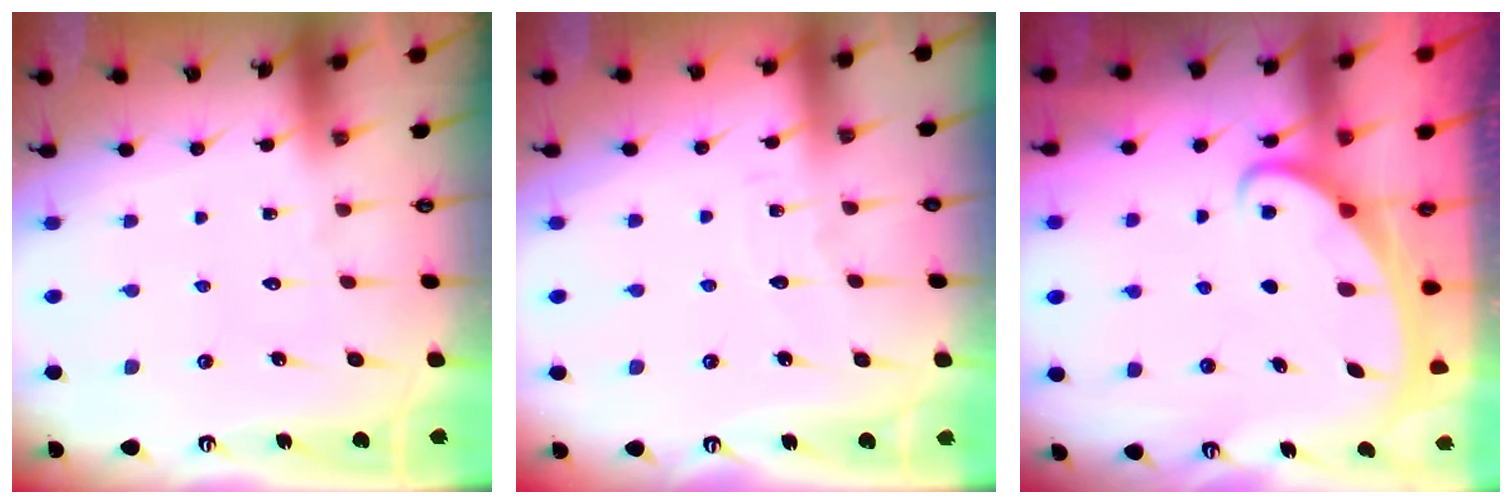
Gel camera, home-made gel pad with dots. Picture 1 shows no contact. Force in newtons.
{"total": 3.4, "press": 3.4, "slide": 0.3}
{"total": 2.3, "press": 2.2, "slide": 0.3}